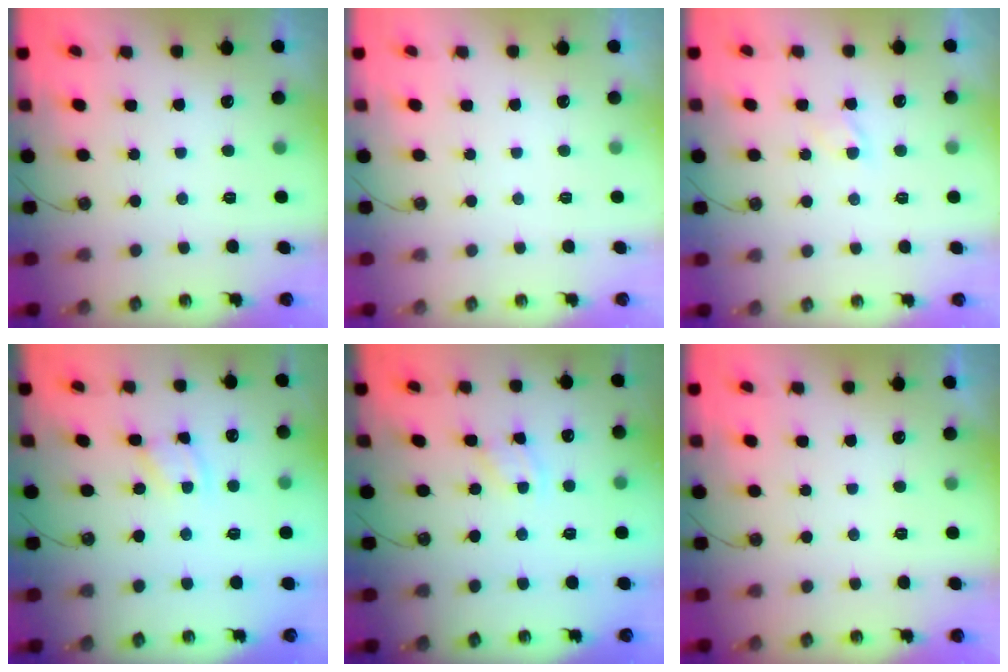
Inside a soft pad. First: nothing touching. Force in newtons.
{"total": 0.0}
{"total": 2.8, "press": 2.8, "slide": 0.4}
{"total": 2.4, "press": 2.4, "slide": 0.2}
{"total": 1.9, "press": 1.8, "slide": 0.3}
{"total": 0.0}